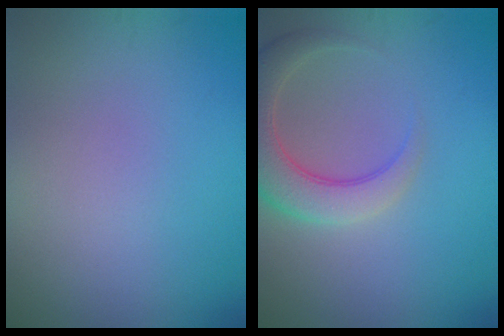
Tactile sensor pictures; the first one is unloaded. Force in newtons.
{"total": 4.9, "press": 4.9, "slide": 0.5}